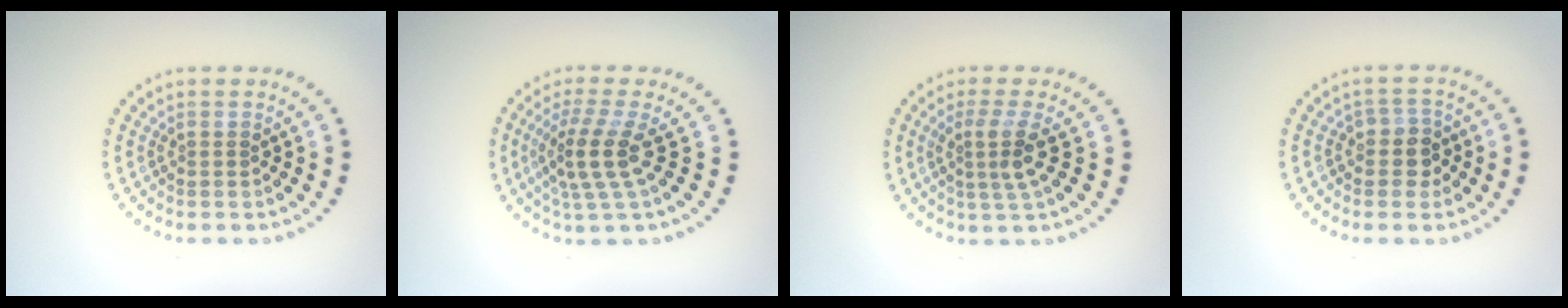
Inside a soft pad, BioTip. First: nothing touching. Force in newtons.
{"total": 3.8, "press": 2.8, "slide": 2.6}
{"total": 2.7, "press": 2.0, "slide": 1.8}
{"total": 2.2, "press": 1.9, "slide": 1.1}